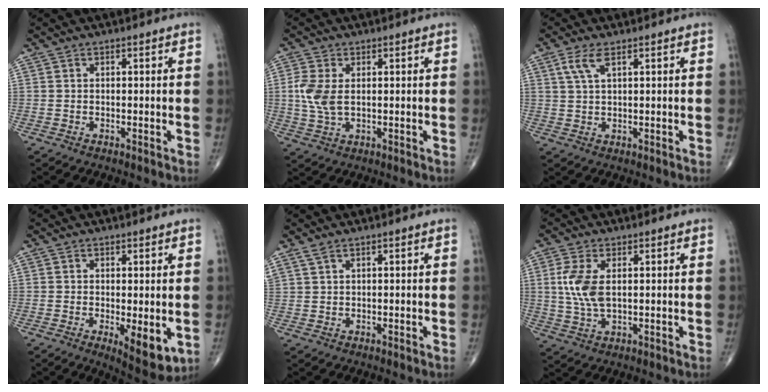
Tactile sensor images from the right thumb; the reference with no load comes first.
{"total": 6.1, "force": [0.6, 3.5, 4.9], "torque": [-0.120, 0.001, 0.015]}
{"total": 3.8, "force": [1.9, 1.3, 3.1], "torque": [-0.073, 0.005, 0.045]}
{"total": 7.2, "force": [-1.5, 2.6, 6.6], "torque": [-0.089, -0.022, -0.015]}
{"total": 1.5, "force": [1.1, 0.2, 0.9], "torque": [-0.027, 0.010, 0.031]}
{"total": 7.2, "force": [1.2, 3.5, 6.2], "torque": [-0.142, -0.003, 0.028]}